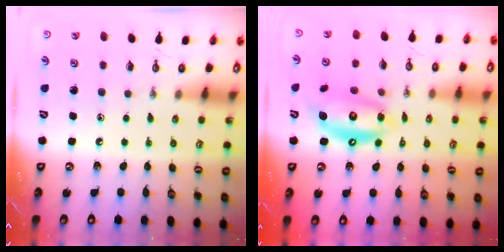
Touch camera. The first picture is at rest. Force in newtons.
{"total": 12.4, "press": 12.4, "slide": 0.9}